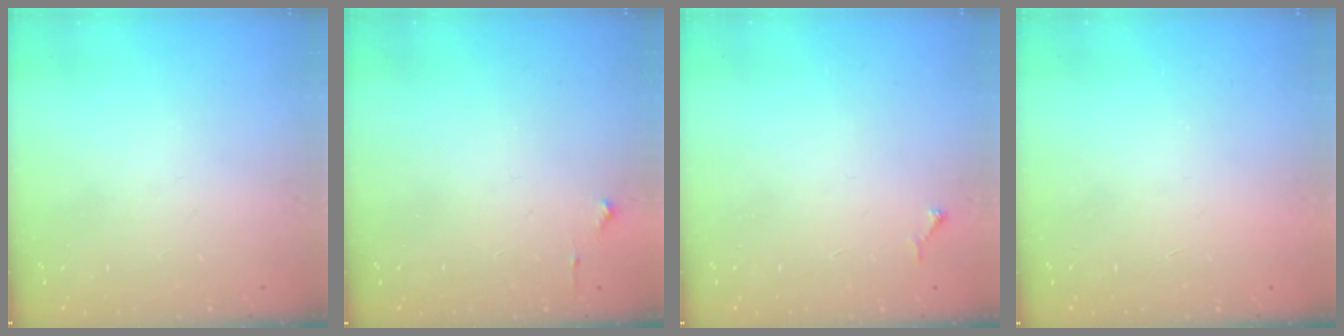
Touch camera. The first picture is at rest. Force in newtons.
{"total": 2.7, "press": 2.6, "slide": 0.4}
{"total": 4.5, "press": 4.5, "slide": 0.6}
{"total": 1.5, "press": 1.5, "slide": 0.1}